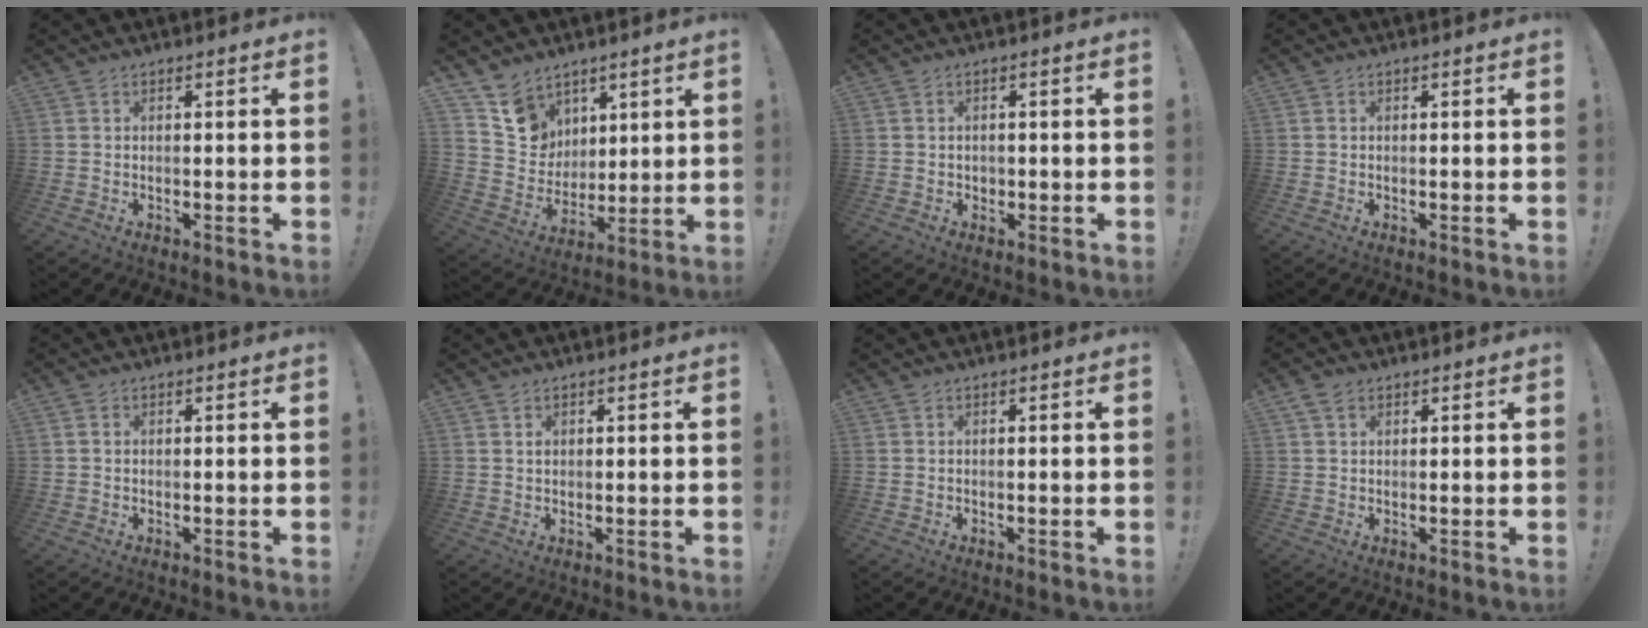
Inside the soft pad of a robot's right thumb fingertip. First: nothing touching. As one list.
[{"total": 10.9, "force": [7.6, 7.7, 1.5], "torque": [-0.038, -0.063, 0.157]}, {"total": 1.0, "force": [-0.1, 1.0, 0.3], "torque": [0.002, -0.001, -0.004]}, {"total": 0.0}, {"total": 0.6, "force": [-0.1, 0.6, 0.0], "torque": [0.002, 0.003, -0.001]}, {"total": 0.8, "force": [0.5, 0.6, 0.1], "torque": [0.000, -0.001, 0.010]}, {"total": 0.0}, {"total": 2.8, "force": [1.6, 1.8, 1.4], "torque": [-0.026, 0.000, 0.030]}]